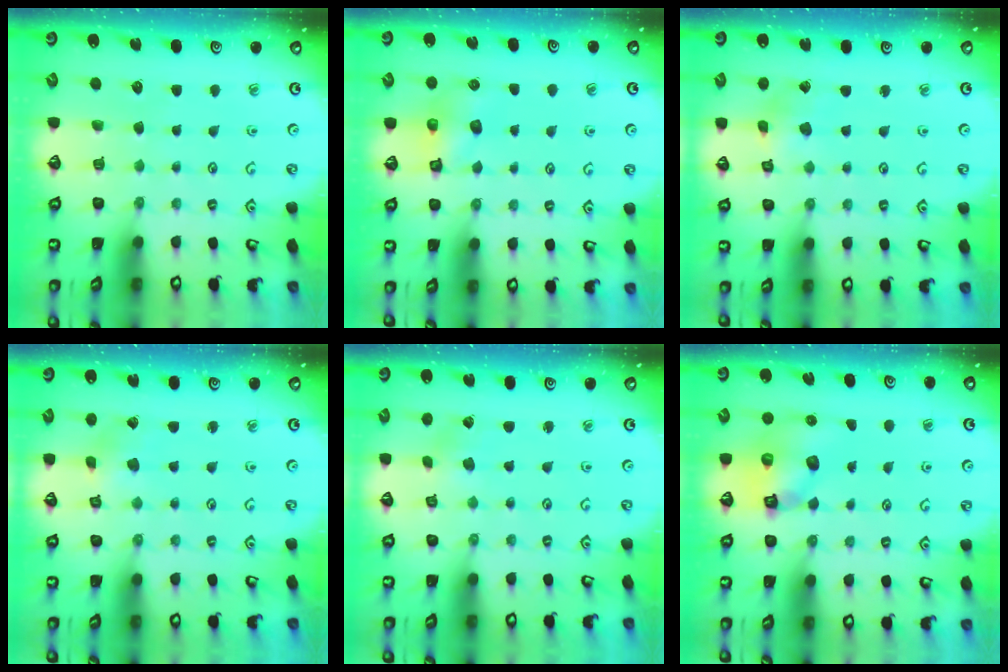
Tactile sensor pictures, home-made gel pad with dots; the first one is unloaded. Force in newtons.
{"total": 6.7, "press": 6.7, "slide": 0.4}
{"total": 2.5, "press": 2.5, "slide": 0.3}
{"total": 1.6, "press": 1.6, "slide": 0.1}
{"total": 0.6, "press": 0.5, "slide": 0.1}
{"total": 9.4, "press": 9.3, "slide": 1.5}